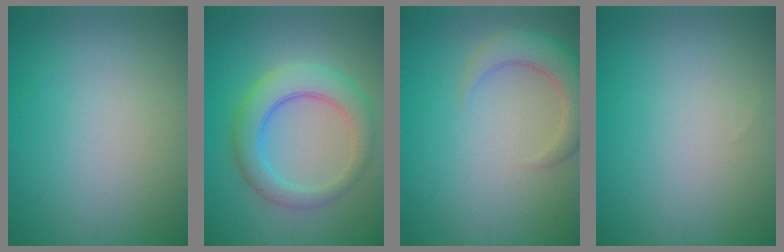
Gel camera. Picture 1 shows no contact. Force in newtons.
{"total": 5.1, "press": 5.1, "slide": 0.3}
{"total": 4.5, "press": 4.5, "slide": 0.5}
{"total": 0.0}